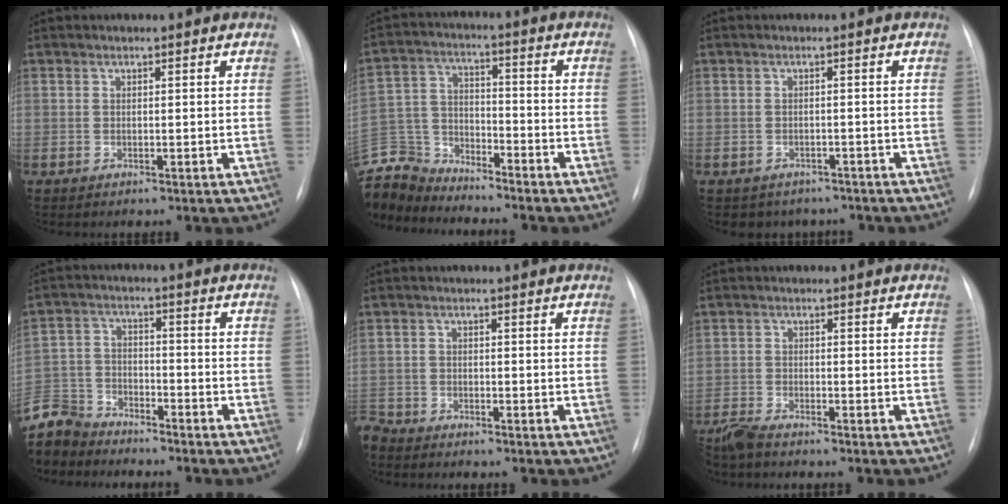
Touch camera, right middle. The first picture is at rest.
{"total": 12.4, "force": [-12.1, 2.3, 1.6], "torque": [-0.038, 0.019, -0.233]}
{"total": 4.8, "force": [-3.9, 2.7, 0.1], "torque": [0.005, 0.013, -0.046]}
{"total": 12.7, "force": [-11.5, 4.8, 2.2], "torque": [-0.070, 0.014, -0.219]}
{"total": 4.2, "force": [-4.0, 1.1, 0.5], "torque": [-0.006, -0.012, -0.078]}
{"total": 3.4, "force": [-3.2, 0.1, 1.2], "torque": [-0.027, -0.014, -0.065]}